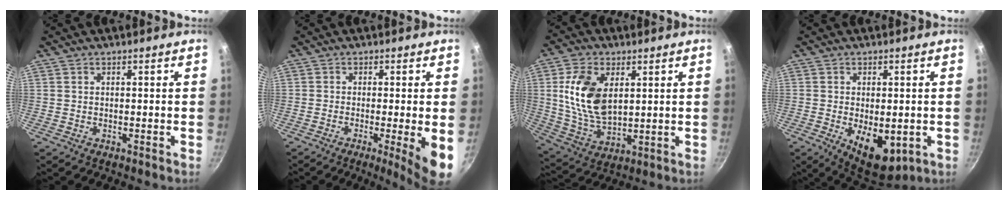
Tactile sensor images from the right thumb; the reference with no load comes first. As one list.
[{"total": 7.4, "force": [-1.6, 0.5, 7.2], "torque": [-0.101, -0.008, -0.021]}, {"total": 14.1, "force": [3.3, 8.5, 10.8], "torque": [-0.191, -0.019, 0.072]}, {"total": 10.4, "force": [-2.2, 5.6, 8.4], "torque": [-0.094, -0.009, -0.015]}]